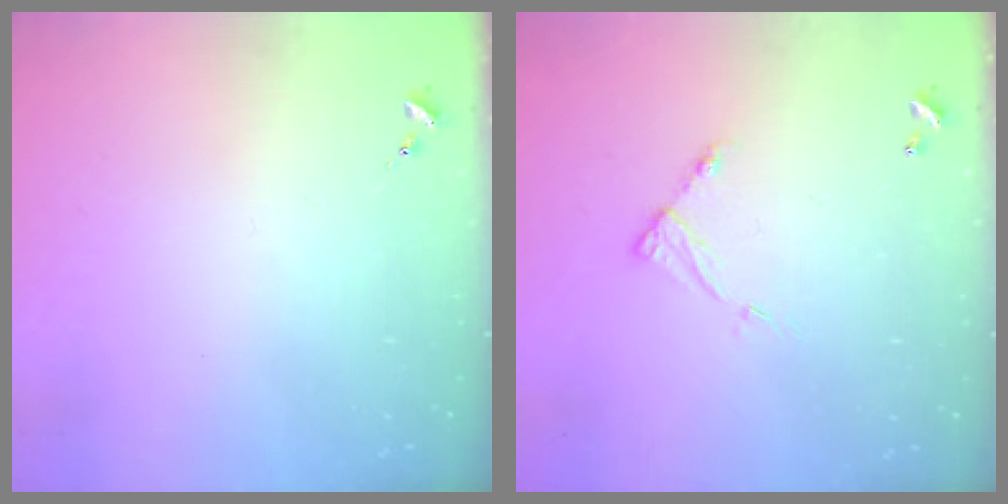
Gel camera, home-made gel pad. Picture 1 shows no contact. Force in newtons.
{"total": 6.4, "press": 6.4, "slide": 0.6}